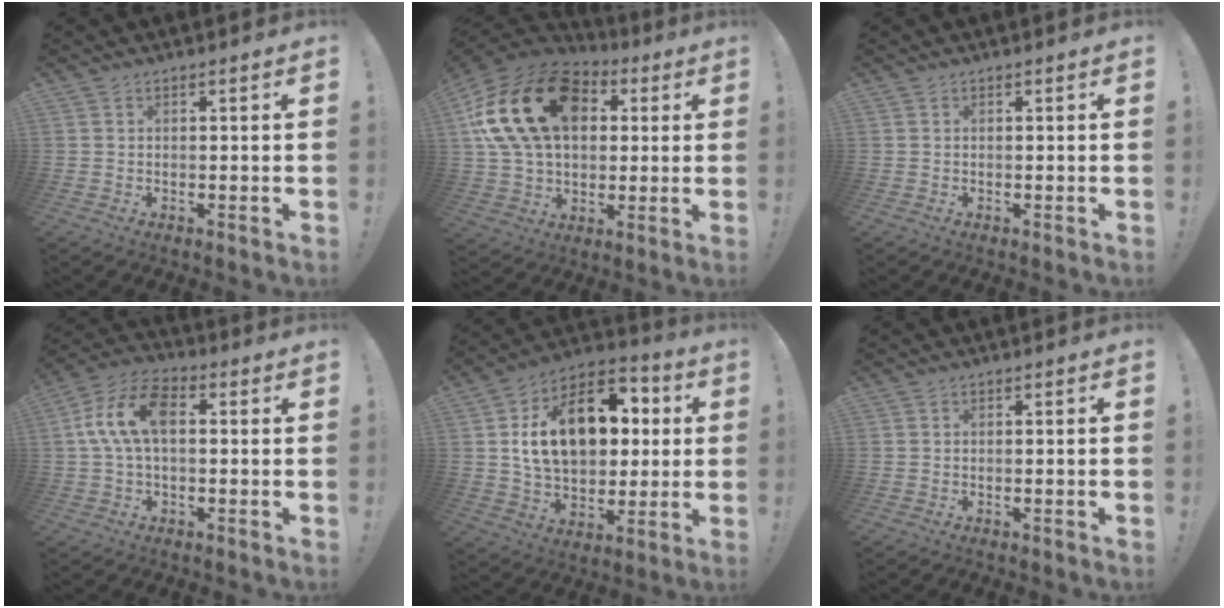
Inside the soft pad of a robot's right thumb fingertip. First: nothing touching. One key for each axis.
{"total": 25.6, "fx": 7.4, "fy": 17.4, "fz": 17.2, "tx": -0.311, "ty": -0.013, "tz": 0.145}
{"total": 0.0}
{"total": 12.1, "fx": 1.4, "fy": 6.9, "fz": 9.8, "tx": -0.198, "ty": 0.011, "tz": 0.028}
{"total": 21.0, "fx": 4.9, "fy": 13.7, "fz": 15.0, "tx": -0.228, "ty": -0.010, "tz": 0.090}
{"total": 0.8, "fx": -0.5, "fy": -0.4, "fz": 0.5, "tx": -0.008, "ty": -0.002, "tz": -0.008}